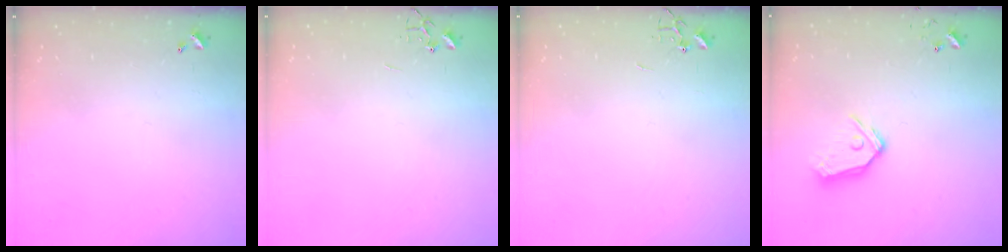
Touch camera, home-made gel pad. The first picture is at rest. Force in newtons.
{"total": 0.0}
{"total": 0.0}
{"total": 11.6, "press": 11.6, "slide": 1.4}